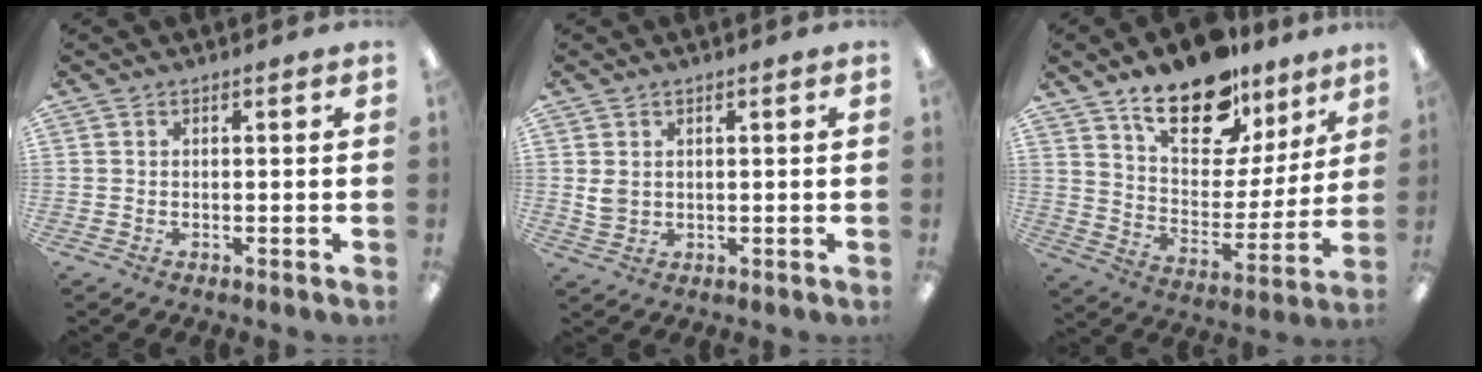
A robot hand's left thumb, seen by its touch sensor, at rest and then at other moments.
{"total": 3.0, "force": [1.2, 2.2, 1.6], "torque": [-0.024, 0.000, 0.021]}
{"total": 18.3, "force": [13.5, 8.7, 8.8], "torque": [-0.138, -0.086, 0.239]}